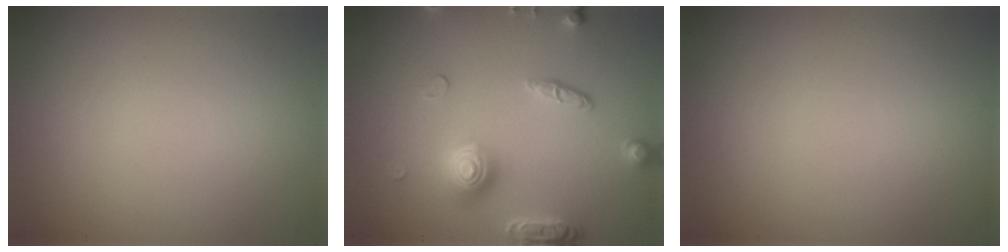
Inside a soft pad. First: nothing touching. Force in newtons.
{"total": 4.1, "press": 3.5, "slide": 2.0}
{"total": 0.0}